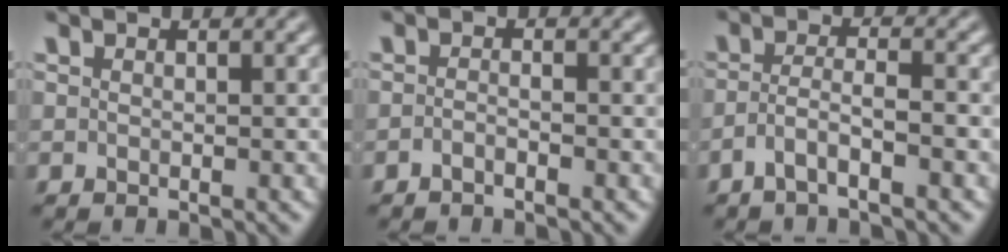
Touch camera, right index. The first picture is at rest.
{"total": 1.3, "force": [-1.3, -0.3, 0.3], "torque": [0.000, -0.004, -0.024]}
{"total": 2.8, "force": [-2.1, 0.3, 1.8], "torque": [-0.033, -0.013, -0.033]}